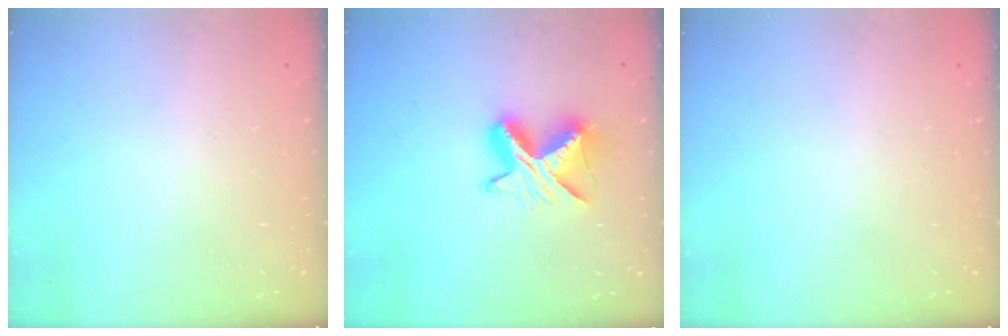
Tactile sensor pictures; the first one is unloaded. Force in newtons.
{"total": 9.8, "press": 9.8, "slide": 0.6}
{"total": 0.0}